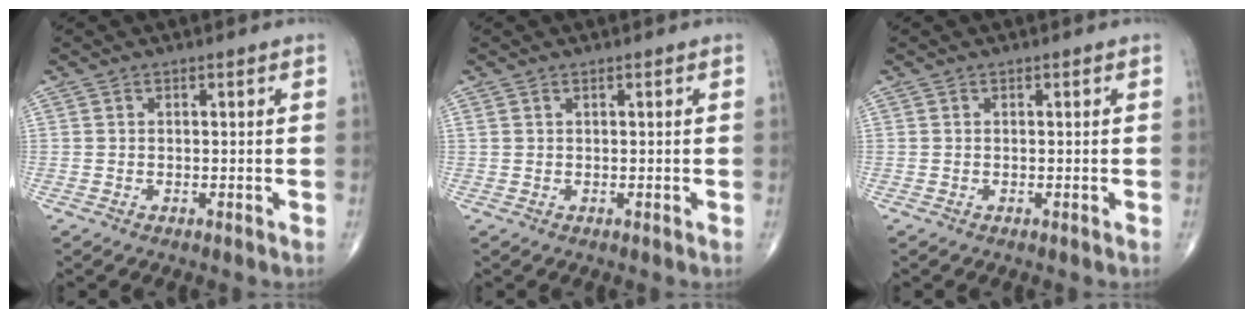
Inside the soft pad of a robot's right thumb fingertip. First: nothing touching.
{"total": 0.6, "force": [0.4, 0.2, 0.4], "torque": [-0.010, 0.008, 0.011]}
{"total": 0.0}